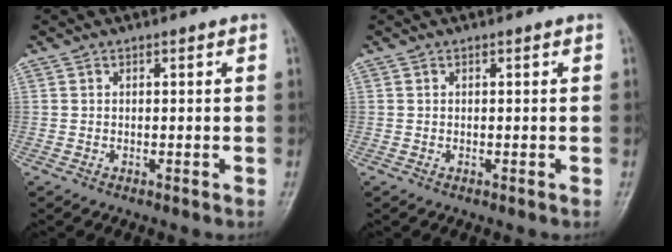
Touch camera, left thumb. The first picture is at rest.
{"total": 0.0}